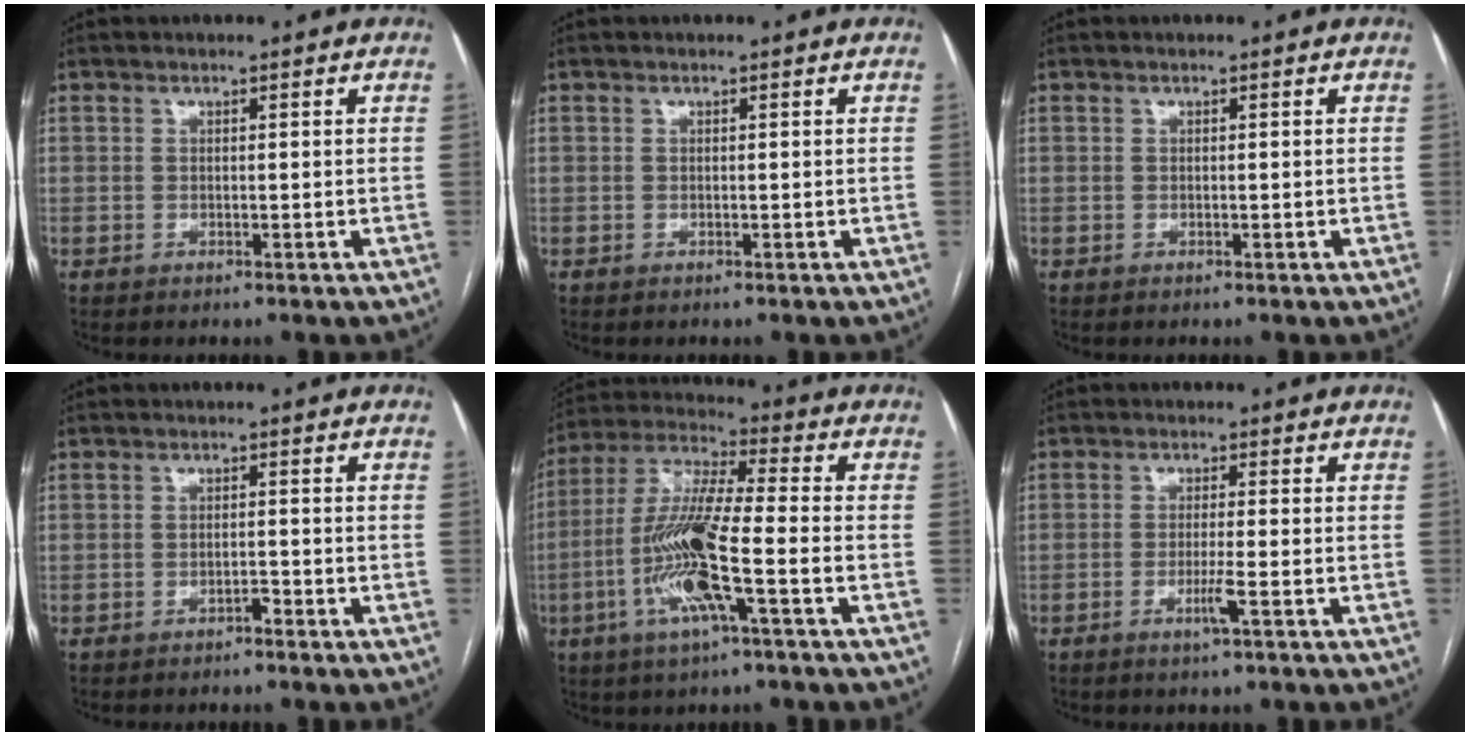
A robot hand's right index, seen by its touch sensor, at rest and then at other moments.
{"total": 0.0}
{"total": 0.0}
{"total": 1.2, "force": [-1.0, 0.3, 0.6], "torque": [-0.010, 0.001, -0.015]}
{"total": 13.9, "force": [-4.1, 0.8, 13.3], "torque": [-0.277, -0.002, -0.084]}
{"total": 2.9, "force": [-1.3, -0.4, 2.5], "torque": [-0.051, -0.006, -0.026]}